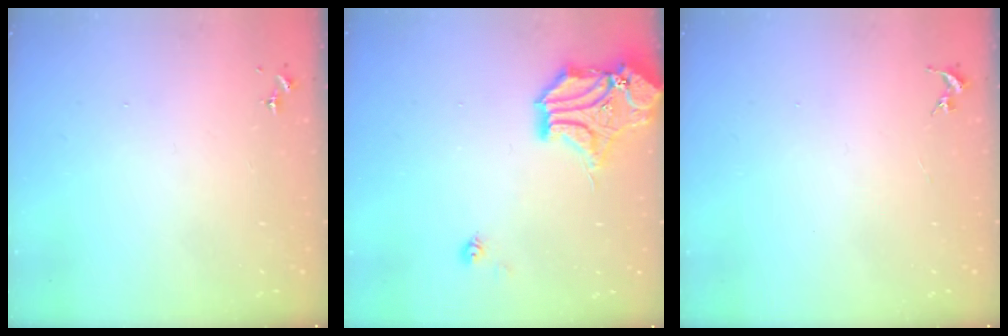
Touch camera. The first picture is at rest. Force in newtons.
{"total": 15.6, "press": 15.4, "slide": 2.4}
{"total": 0.0}